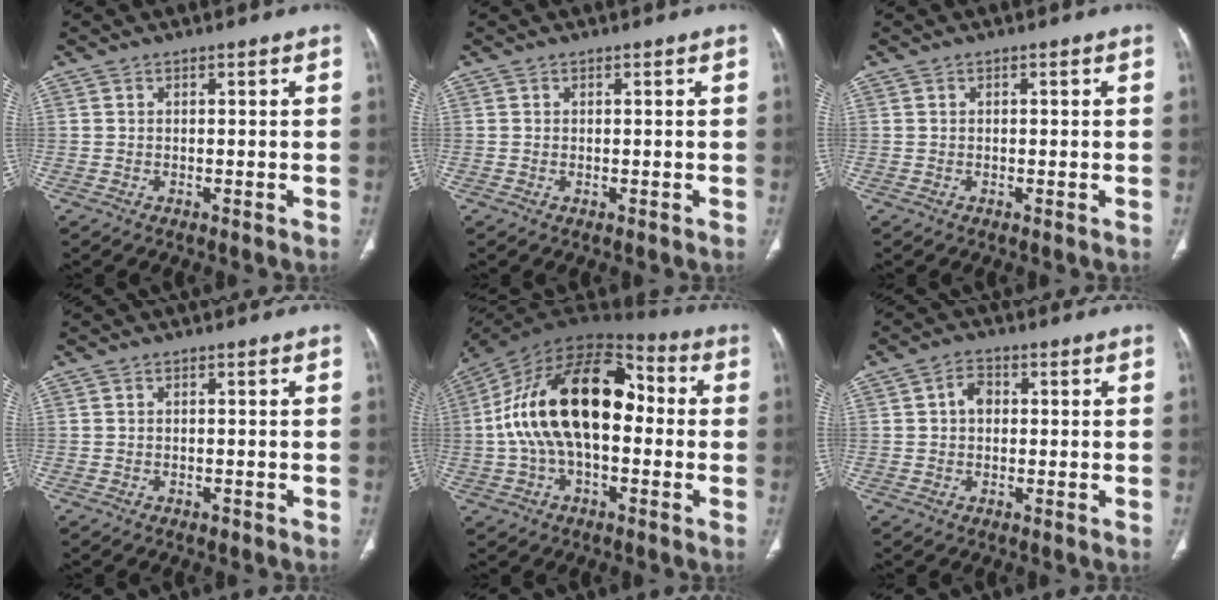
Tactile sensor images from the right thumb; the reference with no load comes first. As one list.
[{"total": 0.0}, {"total": 0.0}, {"total": 0.7, "force": [-0.5, 0.4, 0.3], "torque": [-0.005, 0.000, -0.006]}, {"total": 22.8, "force": [0.4, 12.7, 19.0], "torque": [-0.337, 0.046, -0.001]}, {"total": 3.8, "force": [0.4, 2.9, 2.4], "torque": [-0.031, 0.011, 0.004]}]